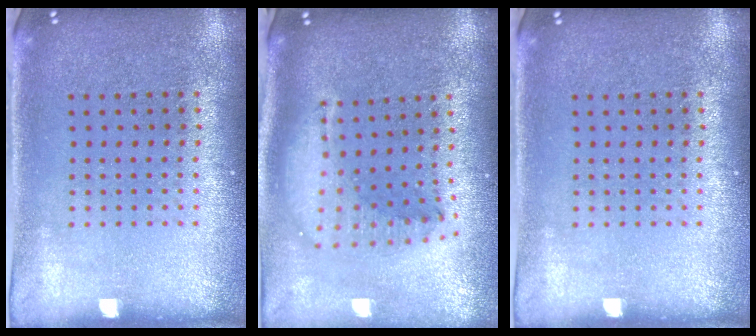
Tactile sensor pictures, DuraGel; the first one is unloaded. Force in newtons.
{"total": 1.8, "press": 1.5, "slide": 0.9}
{"total": 0.0}